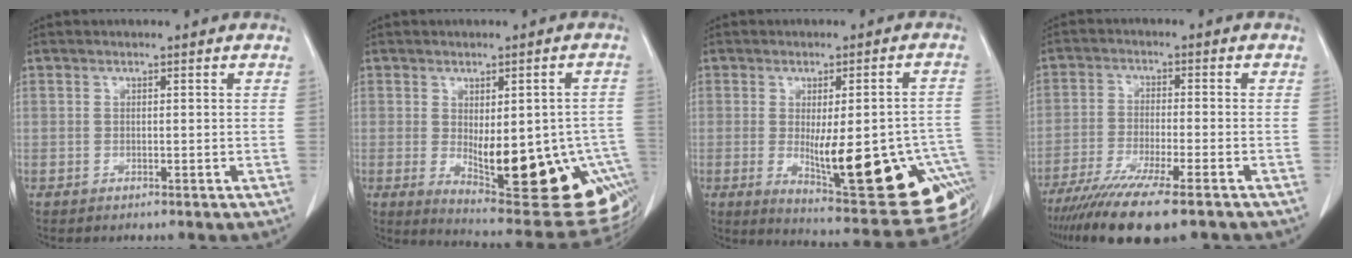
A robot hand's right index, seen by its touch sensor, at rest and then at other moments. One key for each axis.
{"total": 20.5, "fx": -5.4, "fy": 6.6, "fz": 18.7, "tx": -0.162, "ty": -0.003, "tz": -0.047}
{"total": 22.0, "fx": -6.2, "fy": 5.6, "fz": 20.4, "tx": -0.167, "ty": 0.003, "tz": -0.060}
{"total": 13.7, "fx": -10.4, "fy": 1.2, "fz": 8.8, "tx": -0.155, "ty": -0.038, "tz": -0.169}